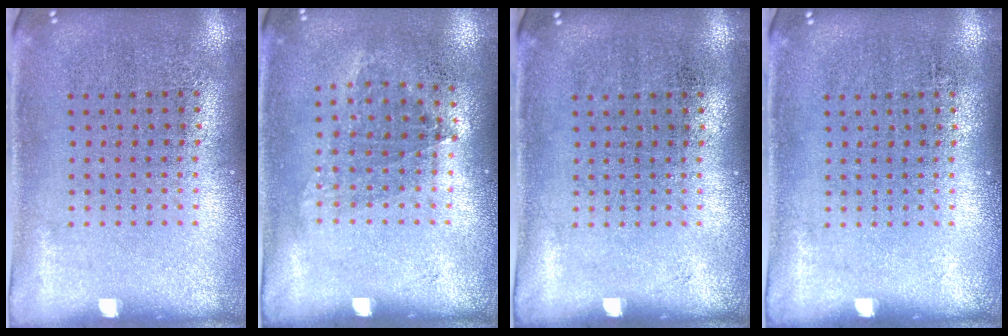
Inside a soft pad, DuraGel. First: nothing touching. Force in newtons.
{"total": 1.0, "press": 0.8, "slide": 0.6}
{"total": 0.0}
{"total": 0.0}